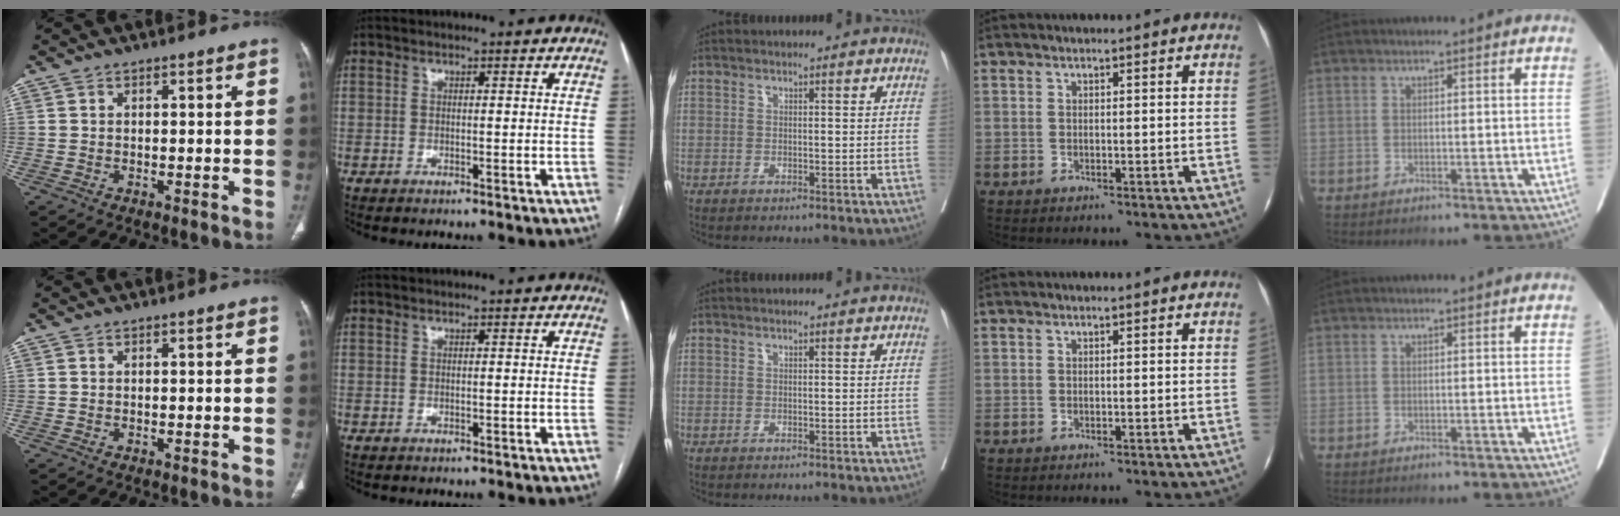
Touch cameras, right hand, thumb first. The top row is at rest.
{}